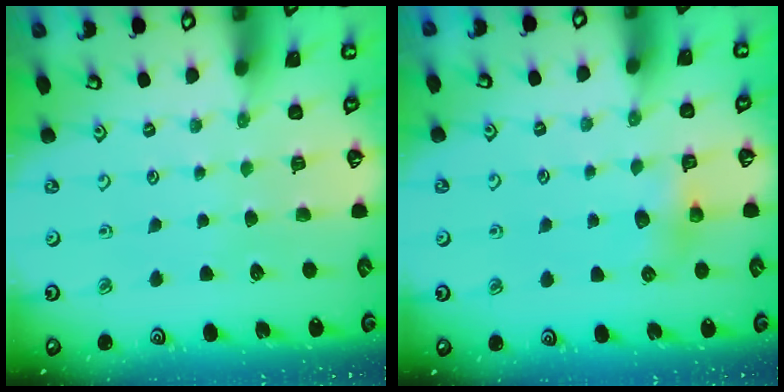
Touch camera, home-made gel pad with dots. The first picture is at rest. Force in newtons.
{"total": 5.1, "press": 5.1, "slide": 0.4}